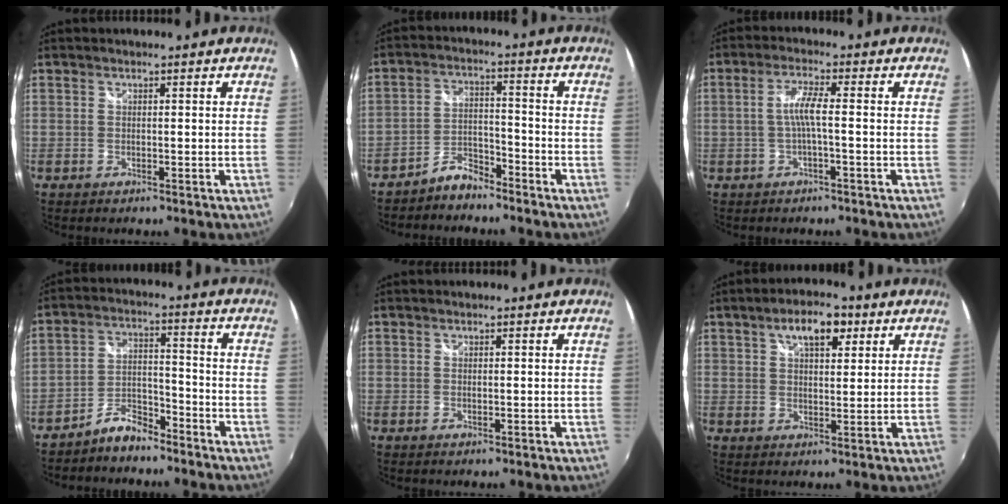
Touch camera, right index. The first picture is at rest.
{"total": 5.1, "force": [-4.6, 1.9, 1.3], "torque": [-0.034, 0.016, -0.081]}
{"total": 4.0, "force": [-0.8, -0.1, 3.9], "torque": [-0.082, 0.004, -0.014]}
{"total": 6.0, "force": [-5.2, 2.2, 2.0], "torque": [-0.050, 0.019, -0.094]}
{"total": 0.0}
{"total": 7.4, "force": [3.7, 3.3, 5.4], "torque": [-0.088, 0.019, 0.061]}